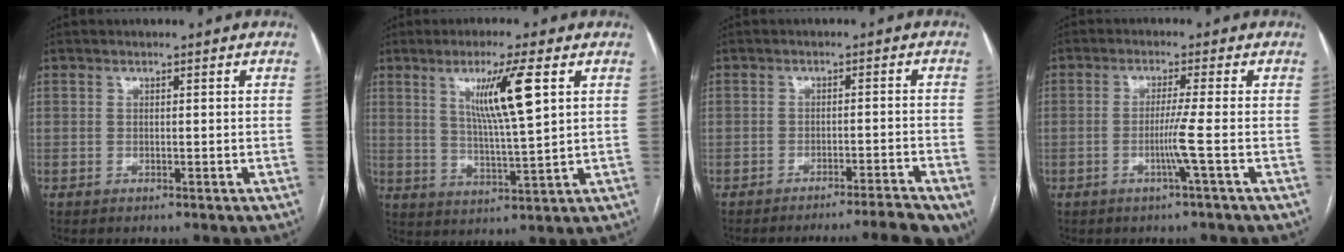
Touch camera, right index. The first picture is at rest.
{"total": 9.3, "force": [3.6, -0.3, 8.6], "torque": [-0.153, -0.007, 0.065]}
{"total": 10.4, "force": [-9.5, -1.1, 4.3], "torque": [-0.036, -0.011, -0.121]}
{"total": 4.2, "force": [-1.3, -1.6, 3.6], "torque": [-0.070, -0.007, -0.025]}